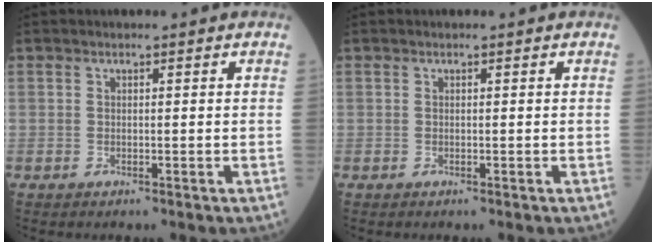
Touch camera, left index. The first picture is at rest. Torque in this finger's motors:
{"motor_torque": [0.02, 0.03, 0.00, 0.00]}